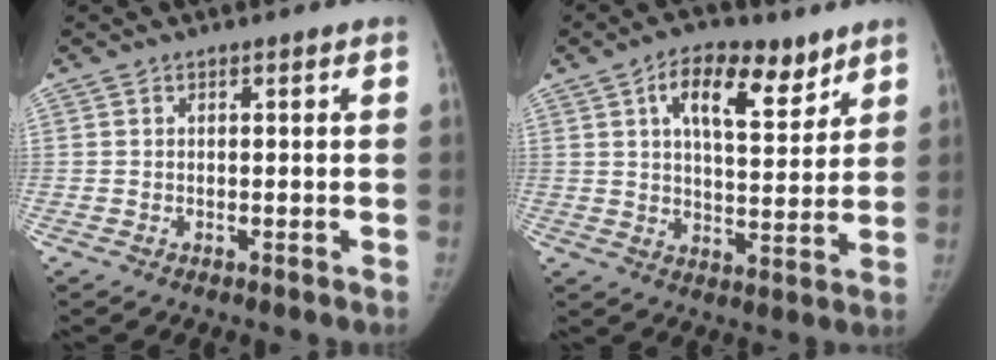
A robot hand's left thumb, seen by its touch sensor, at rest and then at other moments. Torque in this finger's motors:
{"motor_torque": [-0.01, 0.06, 0.73, -0.55, 0.04]}